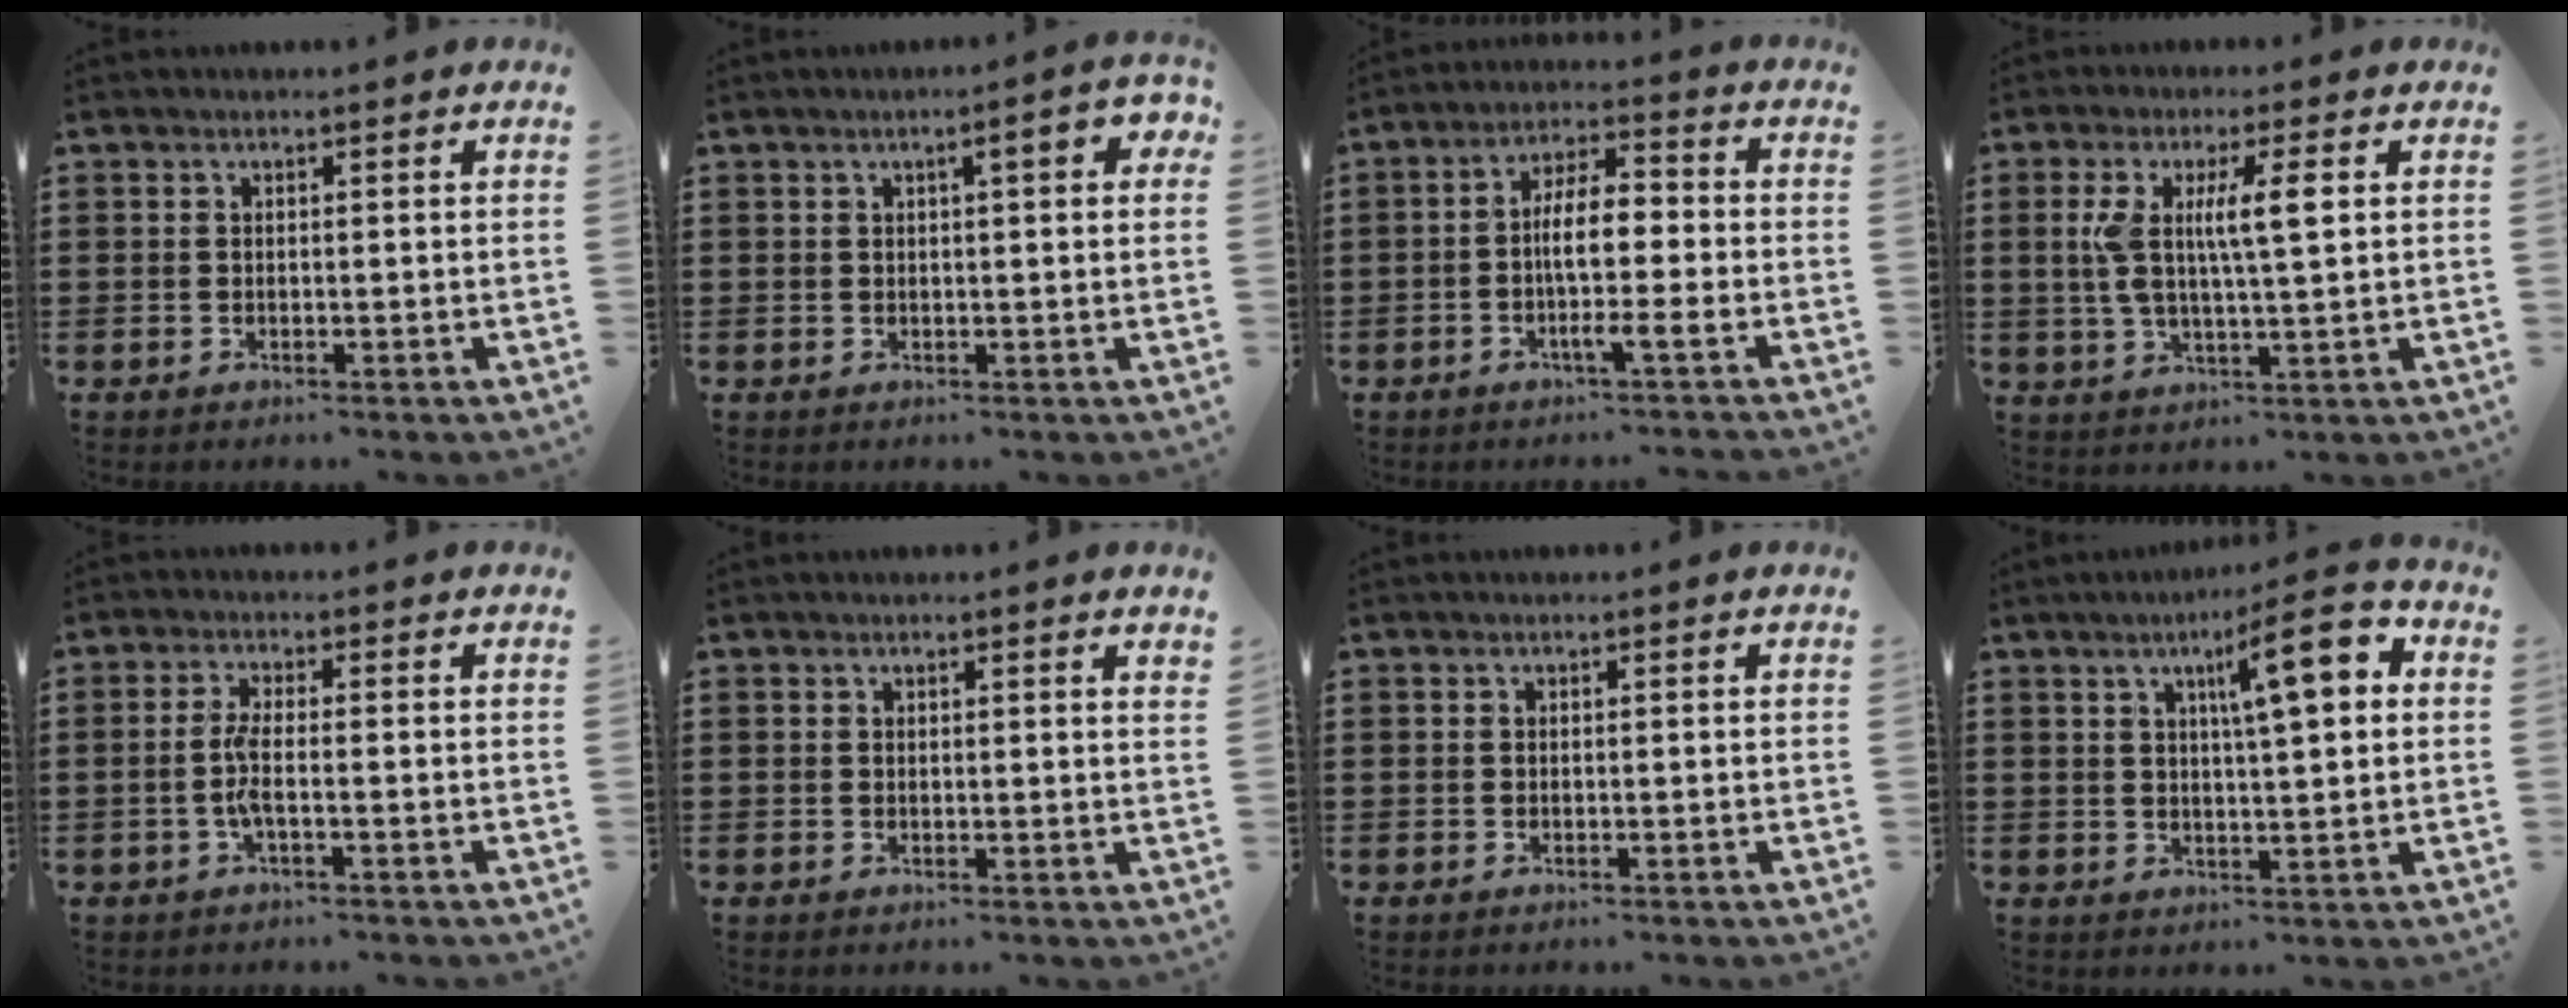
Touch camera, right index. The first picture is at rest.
{"total": 4.1, "force": [1.2, 0.8, 3.9], "torque": [-0.058, 0.001, 0.013]}
{"total": 7.8, "force": [-1.9, 1.8, 7.3], "torque": [-0.134, 0.006, -0.037]}
{"total": 7.8, "force": [1.8, 1.6, 7.4], "torque": [-0.153, 0.000, 0.024]}
{"total": 3.6, "force": [-0.9, 0.7, 3.4], "torque": [-0.086, -0.007, -0.025]}
{"total": 0.7, "force": [0.5, 0.0, 0.4], "torque": [-0.009, -0.001, 0.010]}
{"total": 0.0}
{"total": 9.7, "force": [3.3, 2.0, 8.9], "torque": [-0.147, -0.001, 0.045]}